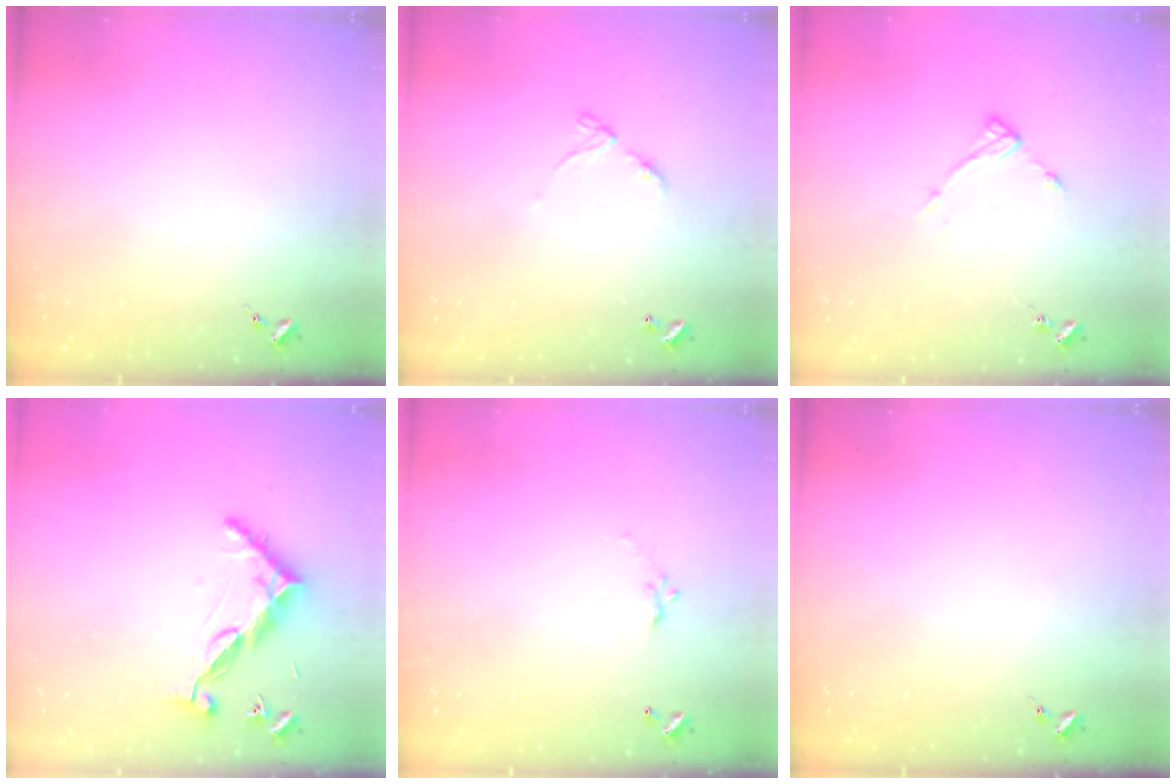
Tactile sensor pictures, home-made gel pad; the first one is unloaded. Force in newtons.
{"total": 6.1, "press": 6.0, "slide": 0.6}
{"total": 7.9, "press": 7.9, "slide": 0.3}
{"total": 9.0, "press": 9.0, "slide": 0.8}
{"total": 4.9, "press": 4.9, "slide": 0.2}
{"total": 0.0}